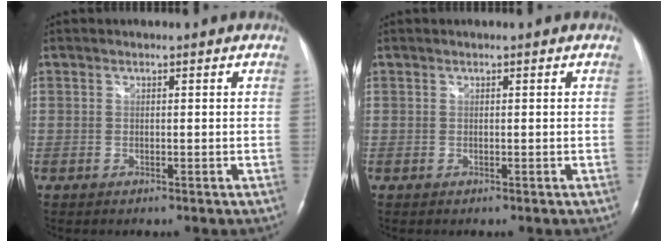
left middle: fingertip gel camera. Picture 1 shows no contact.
{"total": 0.0}